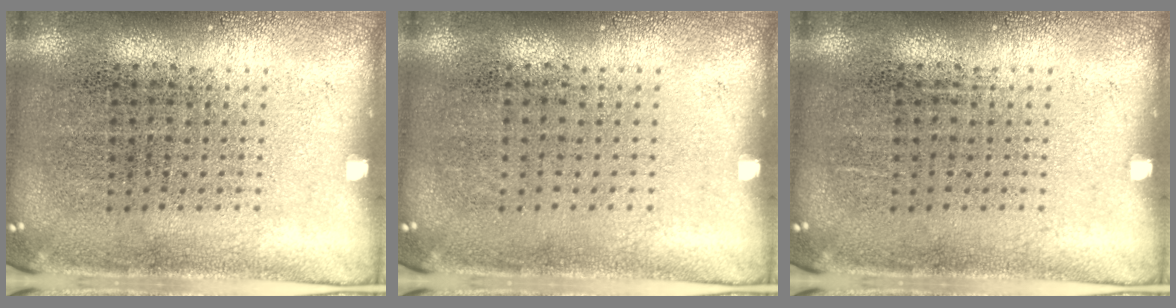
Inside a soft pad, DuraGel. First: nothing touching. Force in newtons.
{"total": 0.0}
{"total": 0.0}